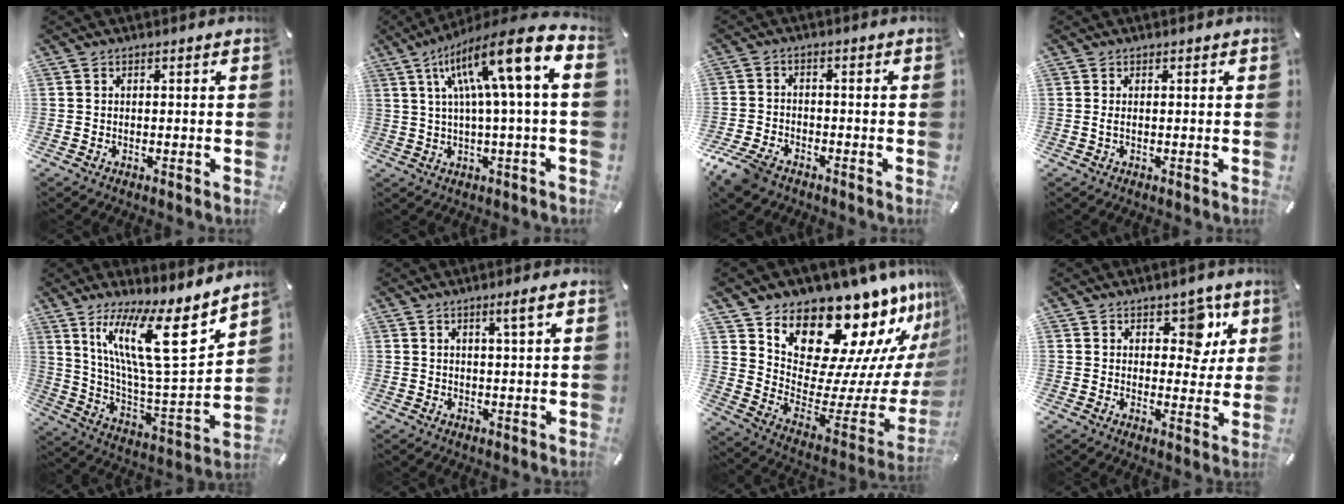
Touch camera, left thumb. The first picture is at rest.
{"total": 17.3, "force": [5.9, 2.7, 16.0], "torque": [-0.284, -0.022, 0.082]}
{"total": 6.1, "force": [-4.5, 3.2, 2.6], "torque": [-0.067, 0.014, -0.089]}
{"total": 0.9, "force": [0.1, 0.3, 0.8], "torque": [-0.017, 0.001, 0.002]}
{"total": 20.3, "force": [12.0, 5.0, 15.6], "torque": [-0.276, -0.076, 0.189]}
{"total": 3.9, "force": [1.9, 0.2, 3.4], "torque": [-0.060, -0.003, 0.028]}
{"total": 19.7, "force": [17.2, 7.7, 6.0], "torque": [-0.072, -0.163, 0.300]}
{"total": 7.9, "force": [4.0, 5.2, 4.3], "torque": [-0.030, -0.021, 0.061]}